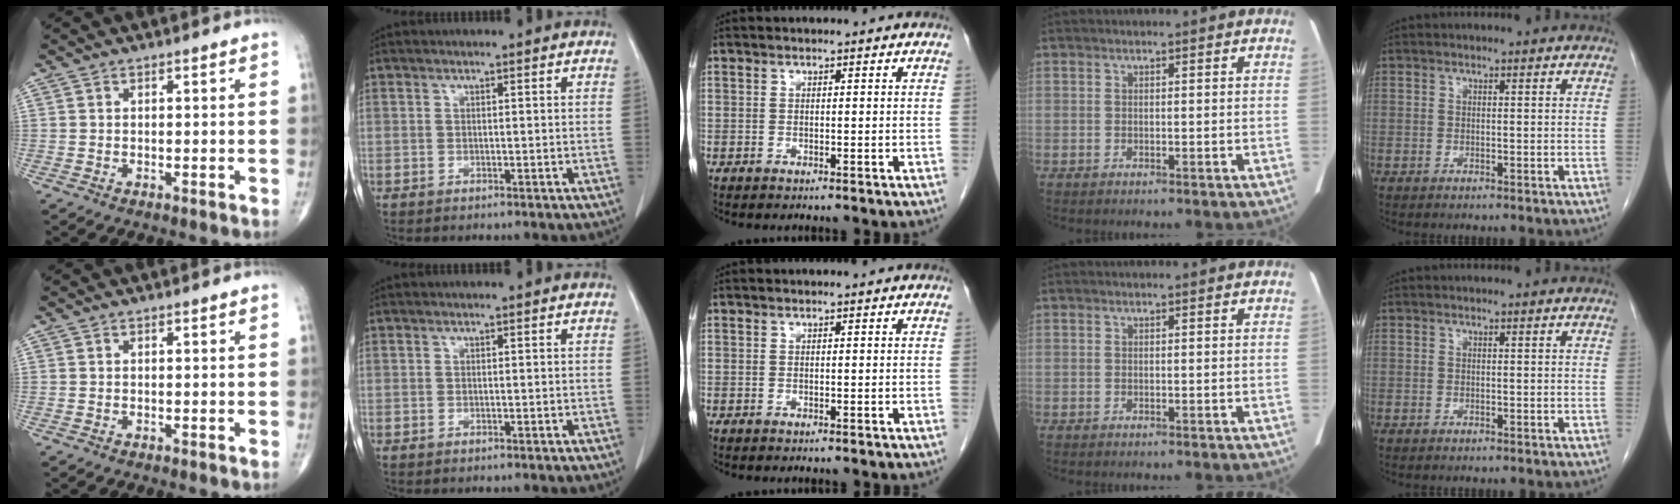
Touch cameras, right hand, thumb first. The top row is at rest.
{}